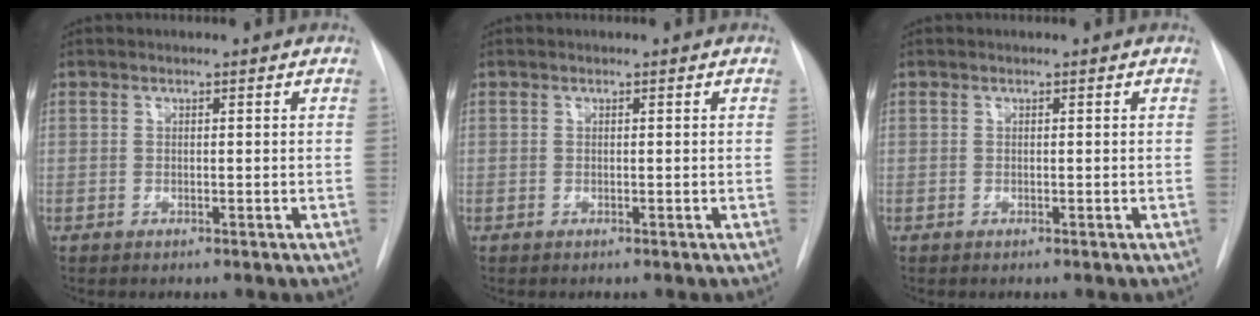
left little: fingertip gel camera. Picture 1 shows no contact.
{"total": 0.0}
{"total": 0.0}